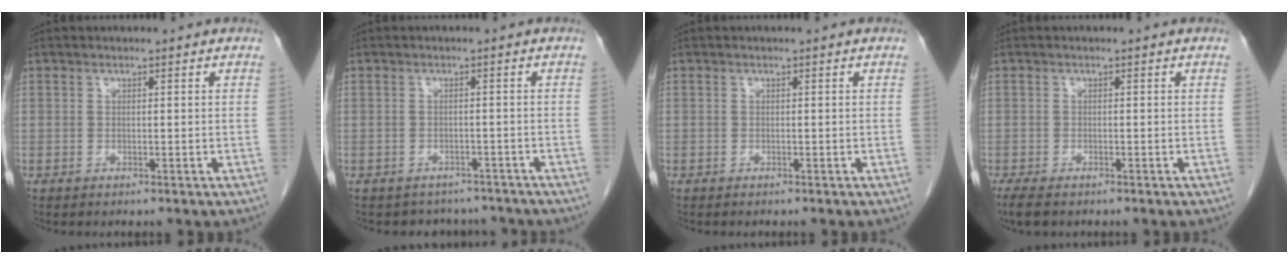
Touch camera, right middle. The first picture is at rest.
{"total": 5.8, "force": [-5.1, 2.7, 0.1], "torque": [0.004, 0.014, -0.057]}
{"total": 0.6, "force": [-0.6, 0.1, 0.2], "torque": [-0.009, -0.003, -0.009]}
{"total": 3.5, "force": [-2.6, 1.2, 2.0], "torque": [-0.041, -0.011, -0.039]}